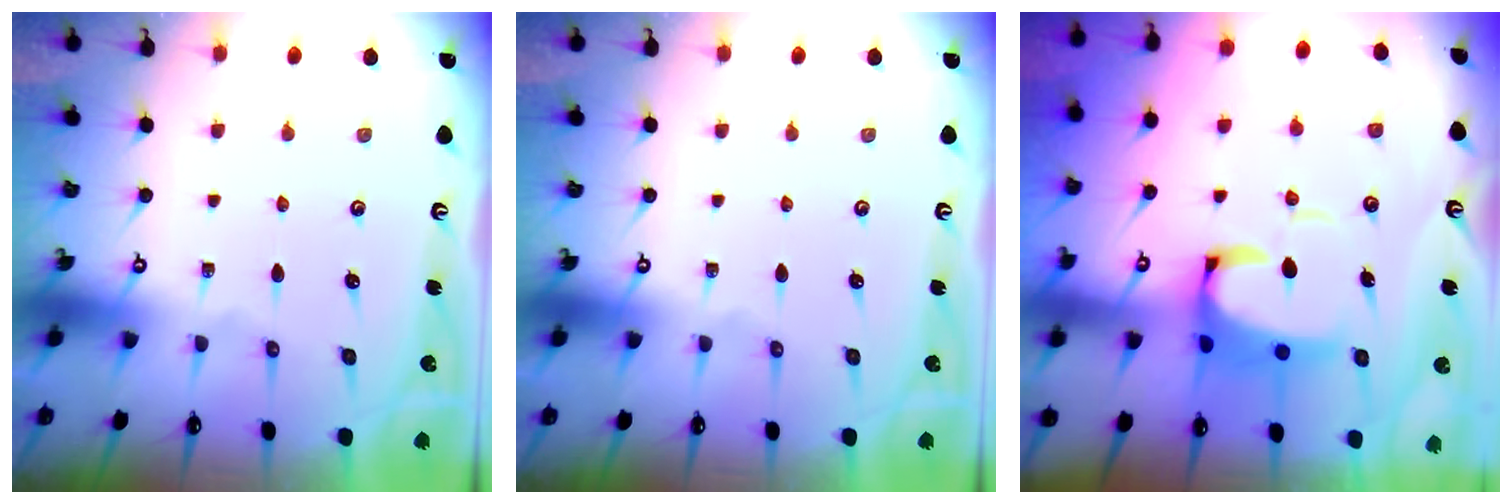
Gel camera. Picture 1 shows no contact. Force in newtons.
{"total": 0.0}
{"total": 7.6, "press": 7.5, "slide": 1.3}